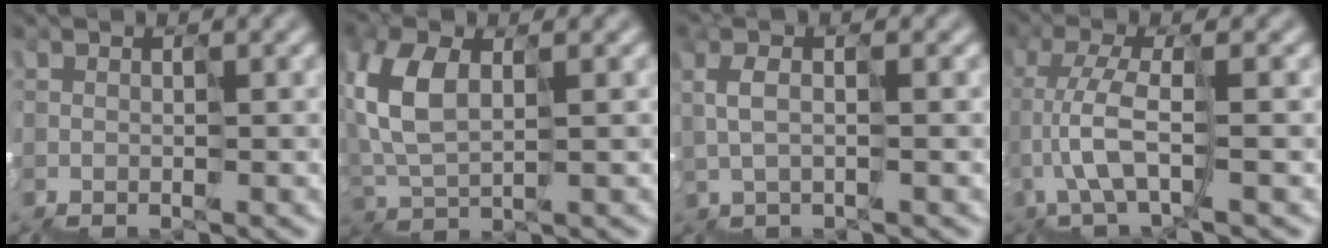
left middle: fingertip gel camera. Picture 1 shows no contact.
{"total": 3.8, "force": [1.6, 2.0, 2.9], "torque": [-0.096, 0.022, 0.024]}
{"total": 1.8, "force": [1.2, 0.3, 1.3], "torque": [-0.046, 0.016, 0.017]}
{"total": 3.2, "force": [-0.6, 0.7, 3.1], "torque": [-0.089, 0.022, -0.016]}